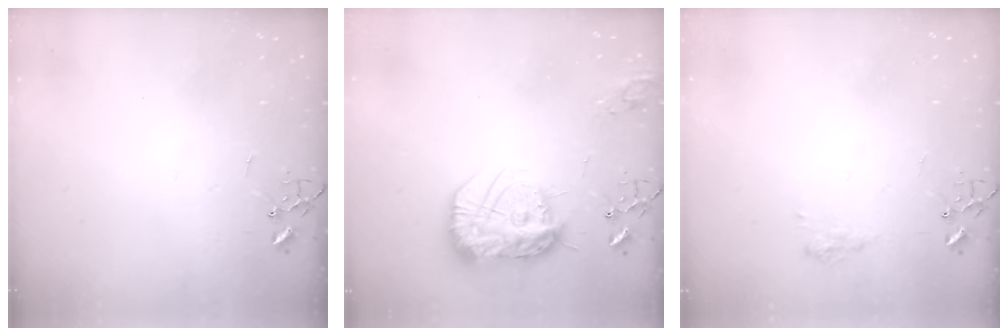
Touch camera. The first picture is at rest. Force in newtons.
{"total": 19.1, "press": 19.1, "slide": 1.1}
{"total": 7.7, "press": 7.7, "slide": 0.4}